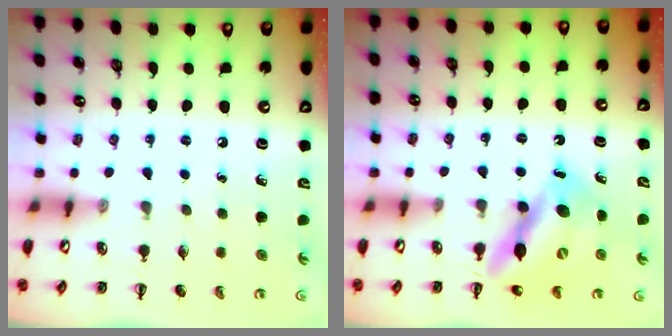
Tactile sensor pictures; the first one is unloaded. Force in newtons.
{"total": 11.4, "press": 11.0, "slide": 3.0}